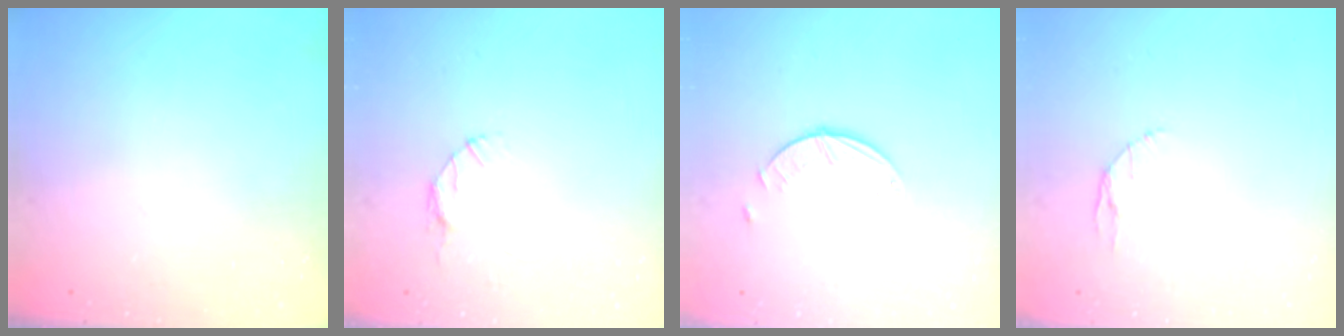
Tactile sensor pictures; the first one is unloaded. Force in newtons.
{"total": 3.2, "press": 3.2, "slide": 0.4}
{"total": 2.3, "press": 2.3, "slide": 0.3}
{"total": 2.9, "press": 2.9, "slide": 0.4}